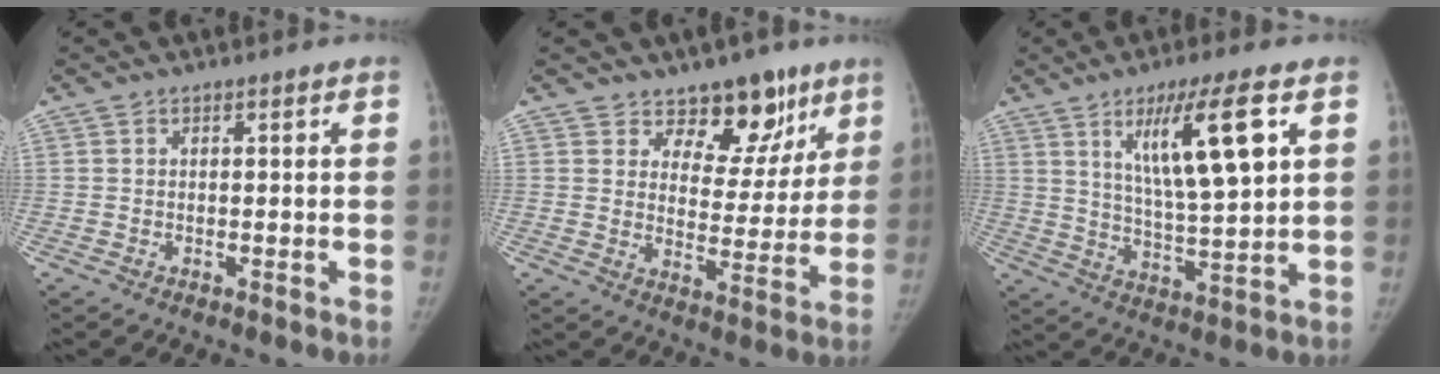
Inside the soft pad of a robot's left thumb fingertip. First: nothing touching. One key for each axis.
{"total": 11.7, "fx": 7.9, "fy": 7.1, "fz": 4.8, "tx": -0.002, "ty": -0.041, "tz": 0.116}
{"total": 14.3, "fx": 5.7, "fy": 2.7, "fz": 12.9, "tx": -0.220, "ty": -0.027, "tz": 0.105}